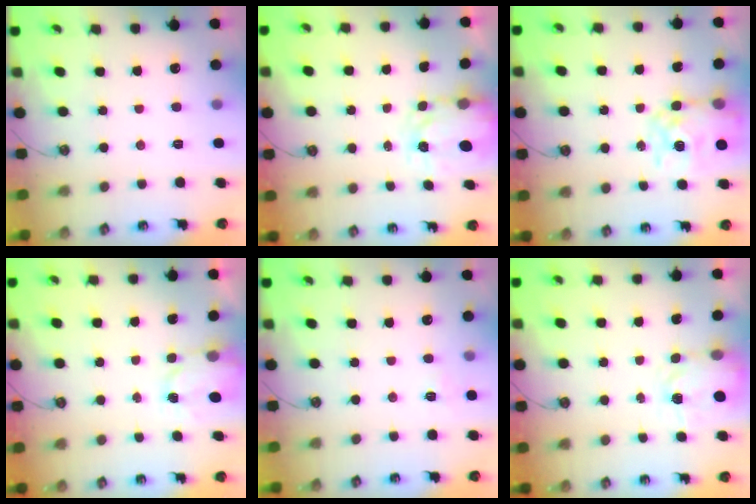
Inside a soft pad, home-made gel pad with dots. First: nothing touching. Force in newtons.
{"total": 3.9, "press": 3.9, "slide": 0.3}
{"total": 9.6, "press": 9.6, "slide": 0.9}
{"total": 2.7, "press": 2.6, "slide": 0.4}
{"total": 2.9, "press": 2.9, "slide": 0.4}
{"total": 3.7, "press": 3.6, "slide": 0.6}